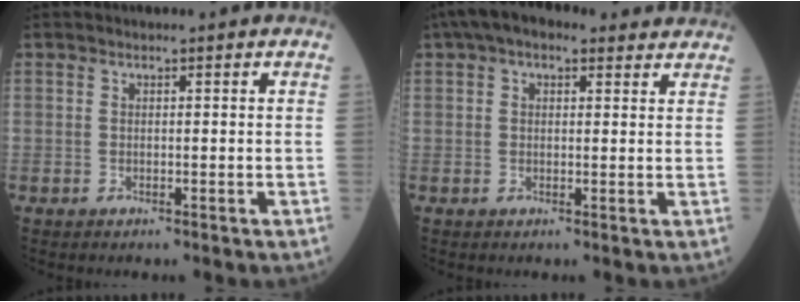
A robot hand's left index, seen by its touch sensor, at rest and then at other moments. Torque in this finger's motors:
{"motor_torque": [1.01, -1.13, 1.05, 0.20]}